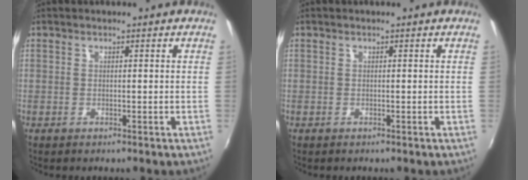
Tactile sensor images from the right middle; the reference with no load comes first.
{"total": 0.0}